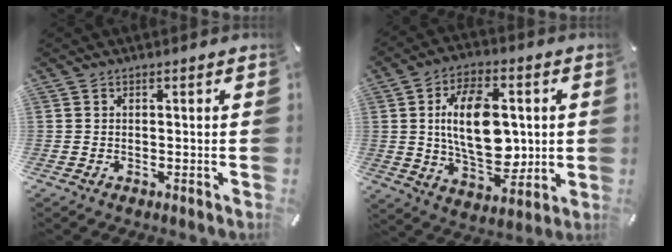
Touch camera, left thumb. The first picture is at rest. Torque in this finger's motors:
{"motor_torque": [0.06, 2.39, 1.57, -1.20, 0.49]}